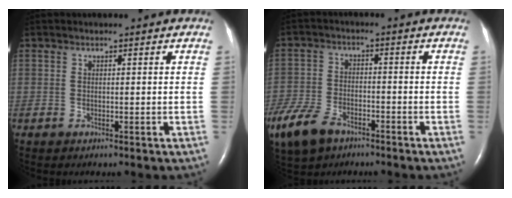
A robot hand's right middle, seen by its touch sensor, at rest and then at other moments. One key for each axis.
{"total": 10.7, "fx": -7.0, "fy": 5.7, "fz": 5.8, "tx": -0.140, "ty": -0.012, "tz": -0.127}